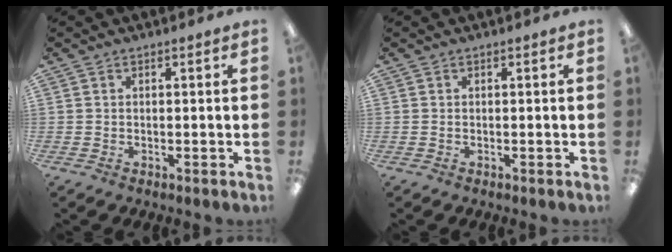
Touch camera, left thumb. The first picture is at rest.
{"total": 0.0}